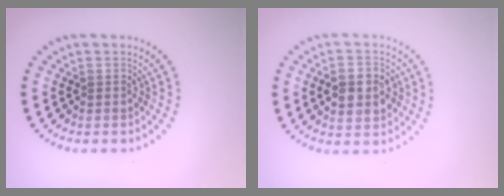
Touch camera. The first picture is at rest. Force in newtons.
{"total": 4.2, "press": 4.2, "slide": 0.4}